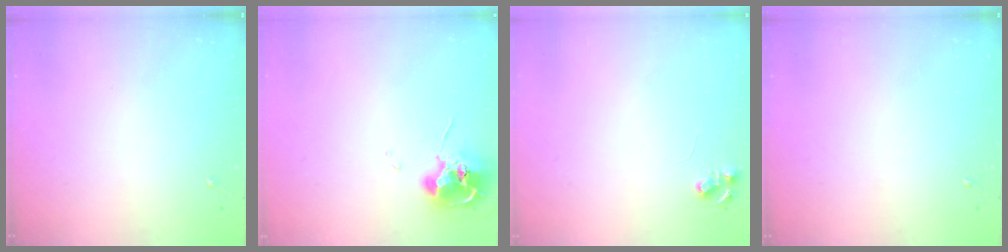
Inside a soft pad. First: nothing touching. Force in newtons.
{"total": 9.8, "press": 9.8, "slide": 0.5}
{"total": 5.8, "press": 5.8, "slide": 0.8}
{"total": 0.0}